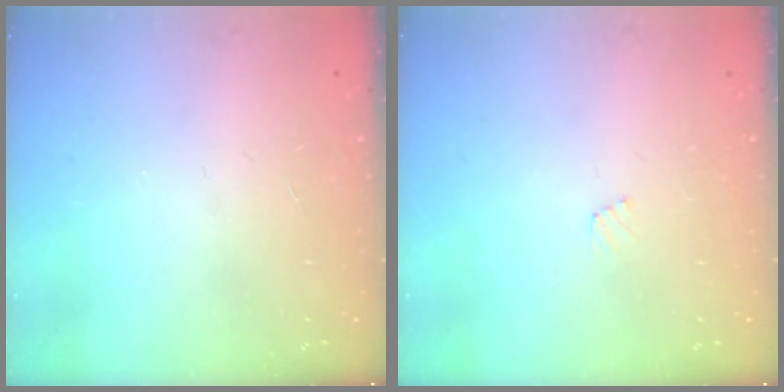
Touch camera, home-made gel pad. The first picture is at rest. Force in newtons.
{"total": 3.3, "press": 3.3, "slide": 0.4}